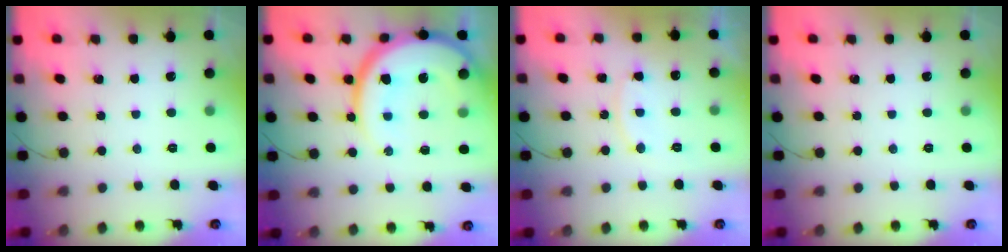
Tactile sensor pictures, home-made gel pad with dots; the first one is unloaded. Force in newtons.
{"total": 19.1, "press": 19.0, "slide": 1.9}
{"total": 8.7, "press": 8.7, "slide": 0.2}
{"total": 0.0}